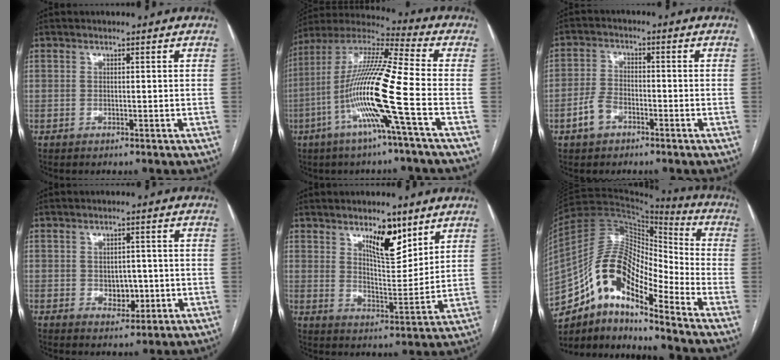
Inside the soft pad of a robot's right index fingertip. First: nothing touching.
{"total": 16.3, "force": [-4.9, -1.2, 15.5], "torque": [-0.303, -0.002, -0.105]}
{"total": 4.5, "force": [-2.5, 2.9, 2.5], "torque": [-0.056, 0.008, -0.047]}
{"total": 3.8, "force": [-0.6, 2.7, 2.7], "torque": [-0.032, 0.004, 0.001]}
{"total": 8.5, "force": [5.4, 2.9, 5.9], "torque": [-0.097, -0.008, 0.093]}
{"total": 16.3, "force": [-9.8, 5.1, 12.0], "torque": [-0.223, 0.042, -0.168]}